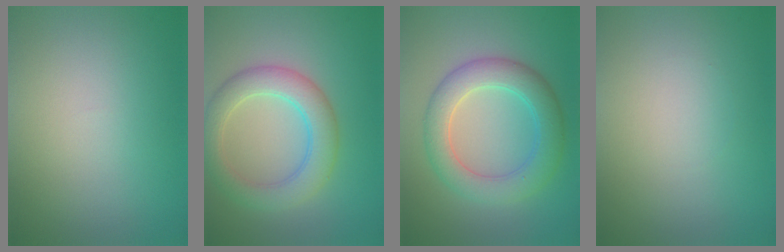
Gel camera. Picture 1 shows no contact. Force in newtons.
{"total": 4.9, "press": 4.9, "slide": 0.2}
{"total": 5.4, "press": 5.4, "slide": 0.2}
{"total": 0.0}